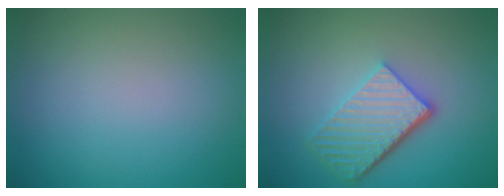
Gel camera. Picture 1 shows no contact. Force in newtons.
{"total": 5.2, "press": 3.9, "slide": 3.4}